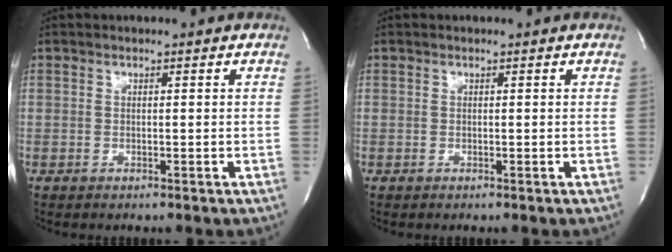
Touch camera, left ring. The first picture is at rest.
{"total": 0.0}